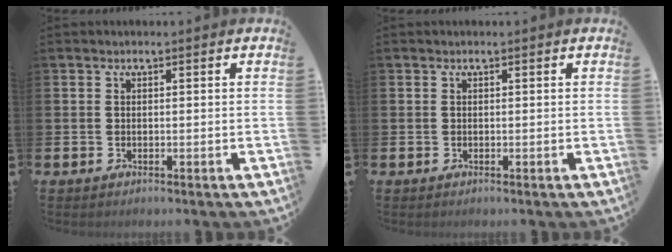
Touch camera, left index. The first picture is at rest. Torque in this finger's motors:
{"motor_torque": [0.22, 0.02, 0.06, 0.01]}